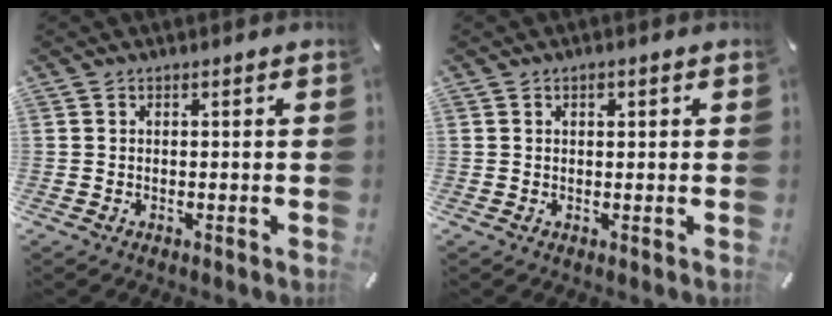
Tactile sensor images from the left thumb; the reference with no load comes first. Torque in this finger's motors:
{"motor_torque": [-0.20, -0.38, -0.04, 0.06, -0.03]}